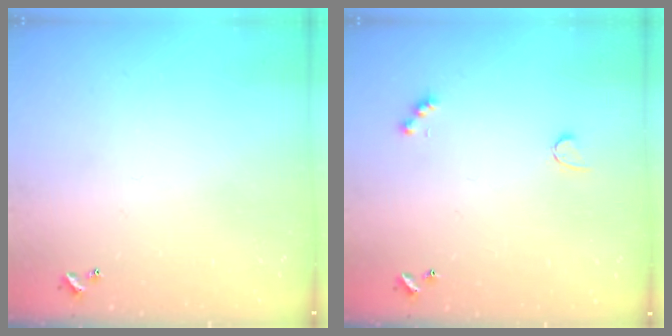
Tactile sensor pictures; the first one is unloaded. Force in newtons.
{"total": 2.6, "press": 2.5, "slide": 0.5}